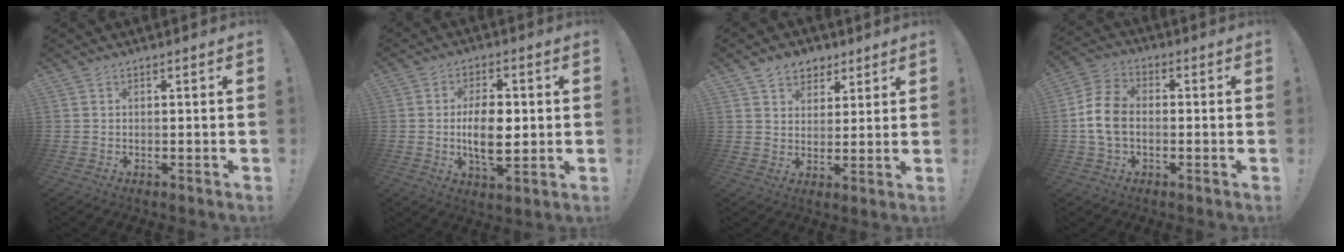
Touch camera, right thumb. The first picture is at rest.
{"total": 11.2, "force": [-0.1, 5.8, 9.5], "torque": [-0.161, -0.005, -0.008]}
{"total": 7.5, "force": [4.6, 5.7, 1.9], "torque": [-0.020, -0.027, 0.089]}
{"total": 9.7, "force": [-1.2, 6.7, 6.9], "torque": [-0.129, 0.008, -0.019]}